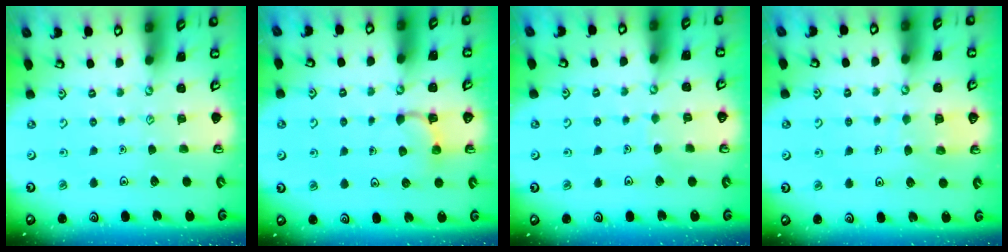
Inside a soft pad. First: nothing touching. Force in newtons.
{"total": 3.0, "press": 2.9, "slide": 0.7}
{"total": 2.3, "press": 2.3, "slide": 0.1}
{"total": 4.7, "press": 4.7, "slide": 0.4}